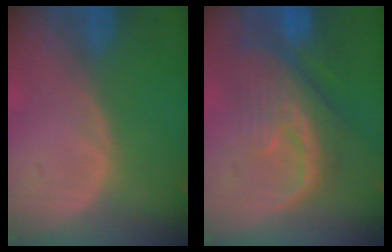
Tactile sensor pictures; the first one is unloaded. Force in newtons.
{"total": 9.9, "press": 9.0, "slide": 4.1}